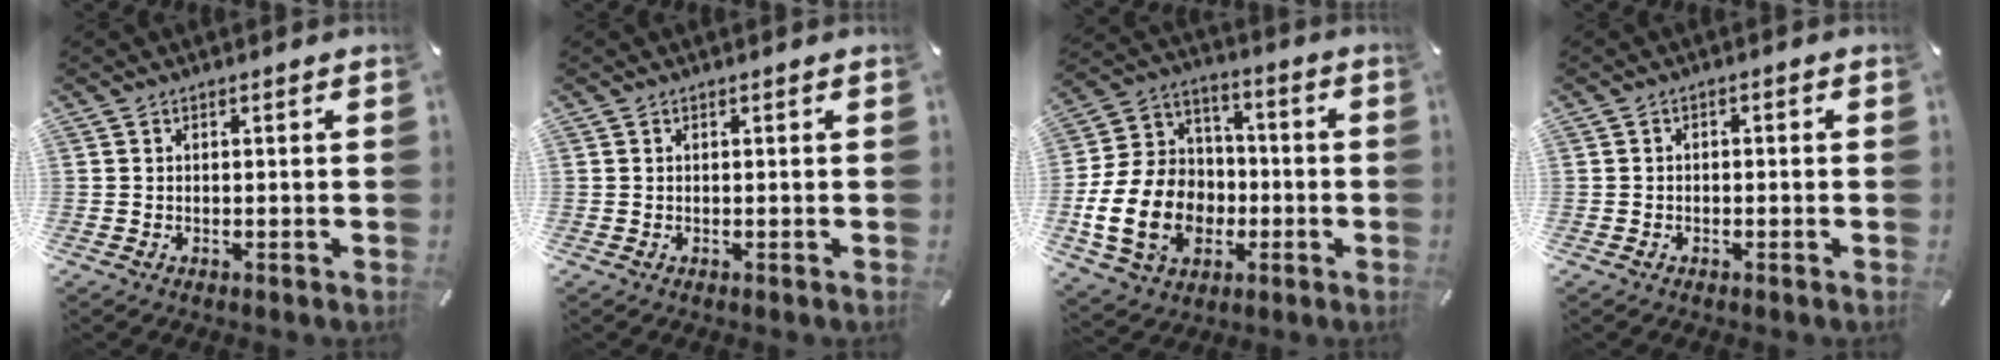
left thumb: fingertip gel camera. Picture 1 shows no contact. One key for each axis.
{"total": 0.0}
{"total": 18.7, "fx": -5.3, "fy": 14.6, "fz": 10.4, "tx": -0.211, "ty": 0.028, "tz": -0.085}
{"total": 1.1, "fx": -0.9, "fy": 0.5, "fz": 0.4, "tx": -0.008, "ty": 0.004, "tz": -0.019}